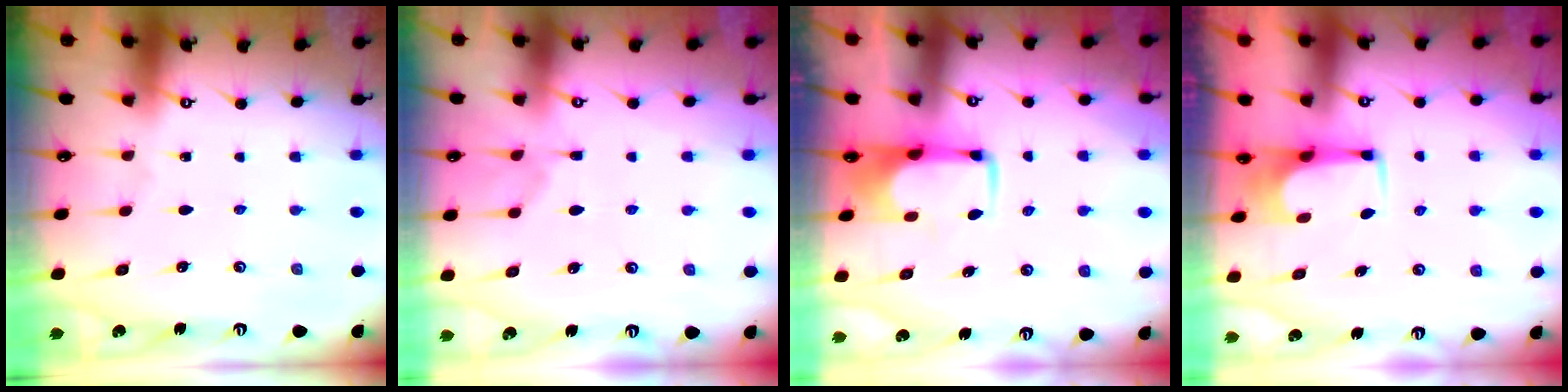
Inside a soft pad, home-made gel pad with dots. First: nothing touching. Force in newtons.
{"total": 1.6, "press": 0.8, "slide": 1.4}
{"total": 1.9, "press": 1.9, "slide": 0.4}
{"total": 3.6, "press": 3.6, "slide": 0.2}